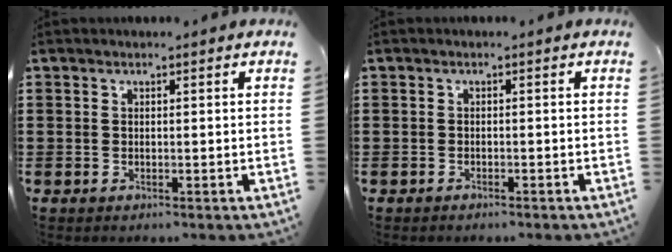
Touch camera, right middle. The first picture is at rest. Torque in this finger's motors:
{"motor_torque": [-0.24, 0.17, -0.02, -0.01]}